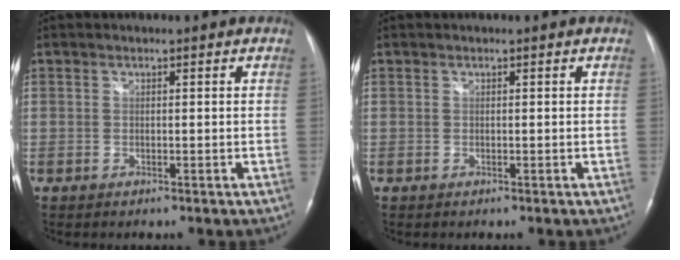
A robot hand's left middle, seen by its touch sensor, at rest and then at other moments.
{"total": 0.0}